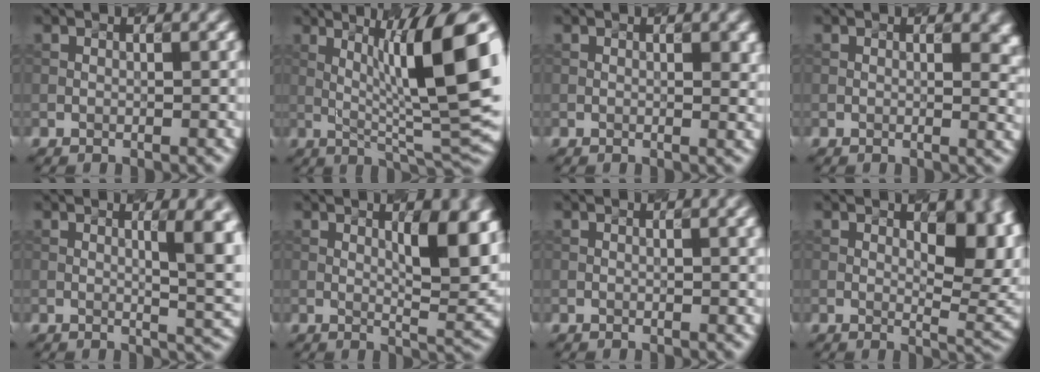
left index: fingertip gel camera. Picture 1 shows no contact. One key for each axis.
{"total": 12.2, "fx": 2.2, "fy": 2.4, "fz": 11.8, "tx": -0.171, "ty": 0.010, "tz": 0.045}
{"total": 2.0, "fx": 0.6, "fy": 0.7, "fz": 1.8, "tx": -0.017, "ty": 0.001, "tz": 0.015}
{"total": 3.5, "fx": 1.2, "fy": 1.7, "fz": 2.8, "tx": -0.014, "ty": 0.002, "tz": 0.020}
{"total": 5.7, "fx": 0.9, "fy": 1.4, "fz": 5.5, "tx": -0.063, "ty": -0.002, "tz": 0.022}
{"total": 7.0, "fx": 1.9, "fy": 1.9, "fz": 6.4, "tx": -0.088, "ty": -0.005, "tz": 0.041}
{"total": 1.9, "fx": 0.6, "fy": 0.6, "fz": 1.7, "tx": -0.016, "ty": 0.005, "tz": 0.005}
{"total": 8.1, "fx": 1.7, "fy": 3.7, "fz": 7.1, "tx": -0.093, "ty": -0.003, "tz": 0.038}